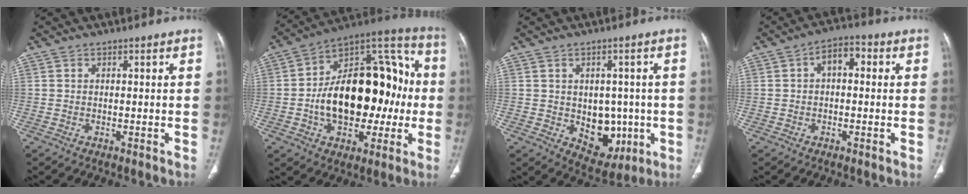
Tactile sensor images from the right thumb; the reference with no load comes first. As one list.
[{"total": 28.0, "force": [-1.9, 16.4, 22.5], "torque": [-0.326, 0.047, -0.019]}, {"total": 9.6, "force": [-1.4, 7.0, 6.5], "torque": [-0.044, 0.001, 0.001]}, {"total": 5.2, "force": [0.6, 3.1, 4.2], "torque": [-0.052, 0.020, 0.000]}]